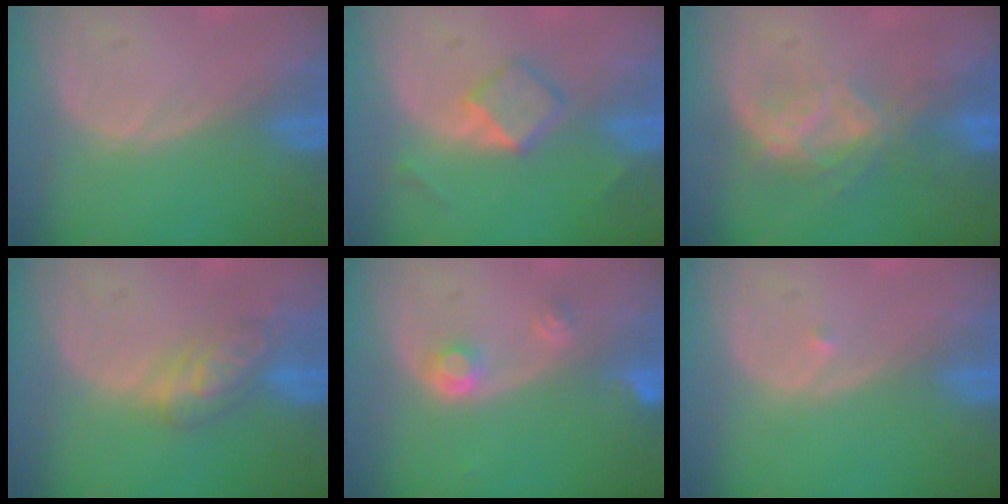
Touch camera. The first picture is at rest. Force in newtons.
{"total": 4.1, "press": 3.9, "slide": 1.1}
{"total": 6.7, "press": 5.9, "slide": 3.2}
{"total": 5.2, "press": 5.1, "slide": 0.8}
{"total": 2.9, "press": 2.7, "slide": 1.0}
{"total": 0.5, "press": 0.4, "slide": 0.3}